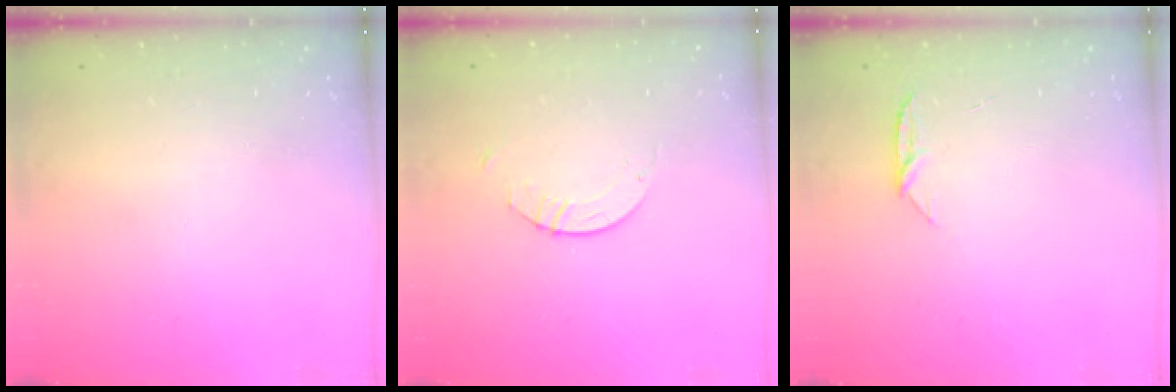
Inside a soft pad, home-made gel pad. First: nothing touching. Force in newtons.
{"total": 2.6, "press": 2.6, "slide": 0.2}
{"total": 5.1, "press": 5.1, "slide": 0.6}